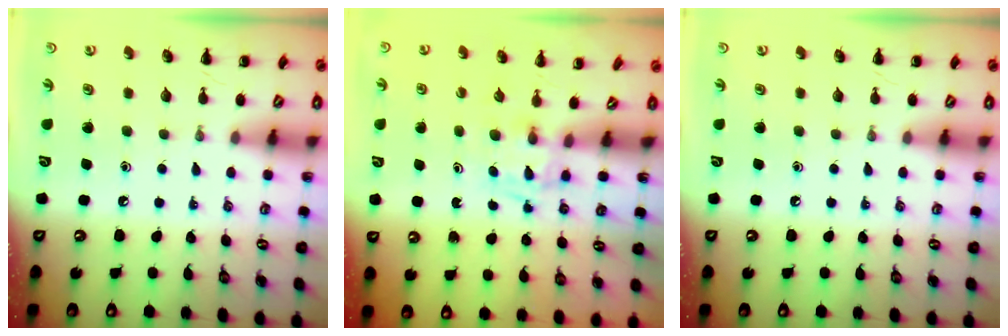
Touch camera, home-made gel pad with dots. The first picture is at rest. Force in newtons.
{"total": 1.8, "press": 1.4, "slide": 1.1}
{"total": 0.0}